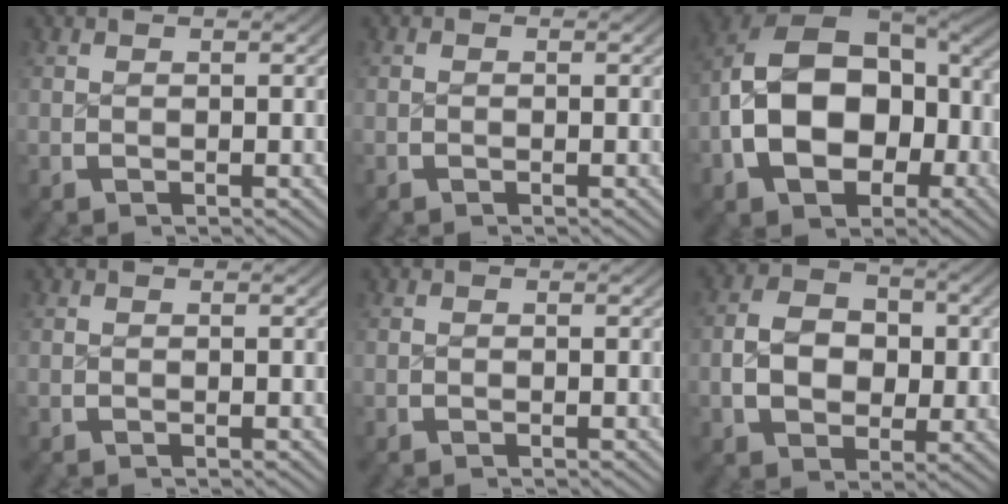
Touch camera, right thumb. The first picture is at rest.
{"total": 1.6, "force": [-1.5, 0.2, -0.6], "torque": [-0.003, -0.008, -0.026]}
{"total": 15.1, "force": [-3.4, 11.0, 9.8], "torque": [-0.238, -0.061, -0.030]}
{"total": 0.0}
{"total": 0.6, "force": [-0.5, -0.1, -0.2], "torque": [-0.001, -0.003, -0.008]}
{"total": 6.6, "force": [-2.1, 5.2, 3.5], "torque": [-0.082, -0.030, -0.028]}